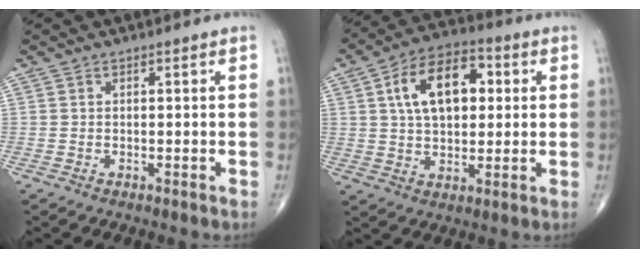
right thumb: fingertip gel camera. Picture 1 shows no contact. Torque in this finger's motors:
{"motor_torque": [-0.02, 0.48, 0.97, 0.09, 0.13]}